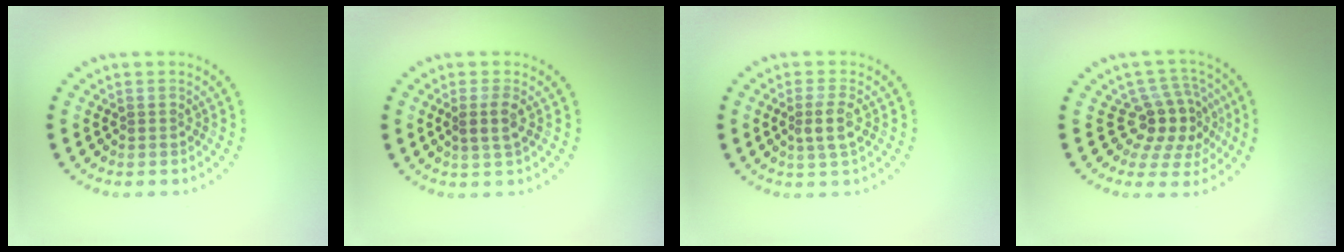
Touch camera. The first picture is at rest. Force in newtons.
{"total": 1.8, "press": 1.4, "slide": 1.1}
{"total": 2.3, "press": 2.0, "slide": 1.1}
{"total": 4.2, "press": 3.5, "slide": 2.3}